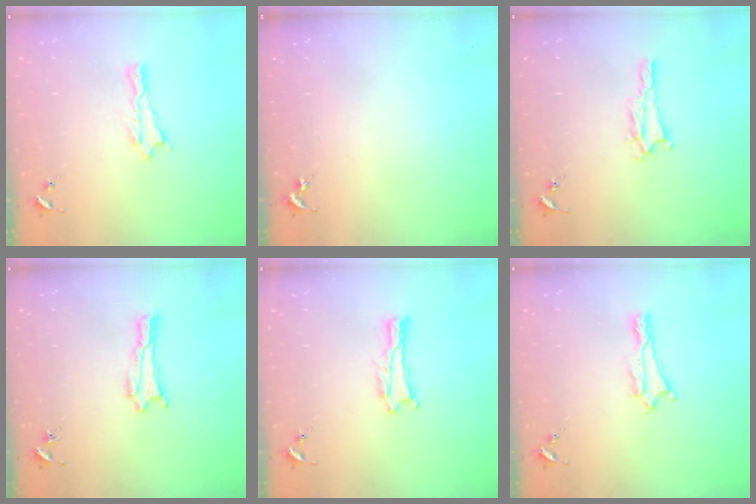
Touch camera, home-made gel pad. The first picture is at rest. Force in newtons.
{"total": 0.0}
{"total": 1.4, "press": 1.4, "slide": 0.2}
{"total": 0.0}
{"total": 0.0}
{"total": 0.0}